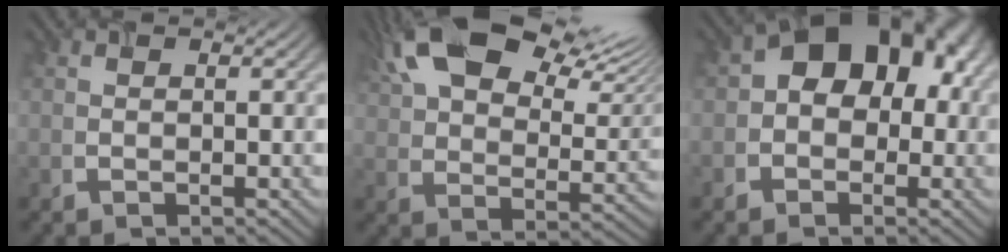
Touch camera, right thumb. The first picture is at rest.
{"total": 16.8, "force": [10.5, 7.7, 10.5], "torque": [-0.216, 0.023, 0.179]}
{"total": 10.6, "force": [1.4, 8.1, 6.7], "torque": [-0.071, 0.023, 0.001]}